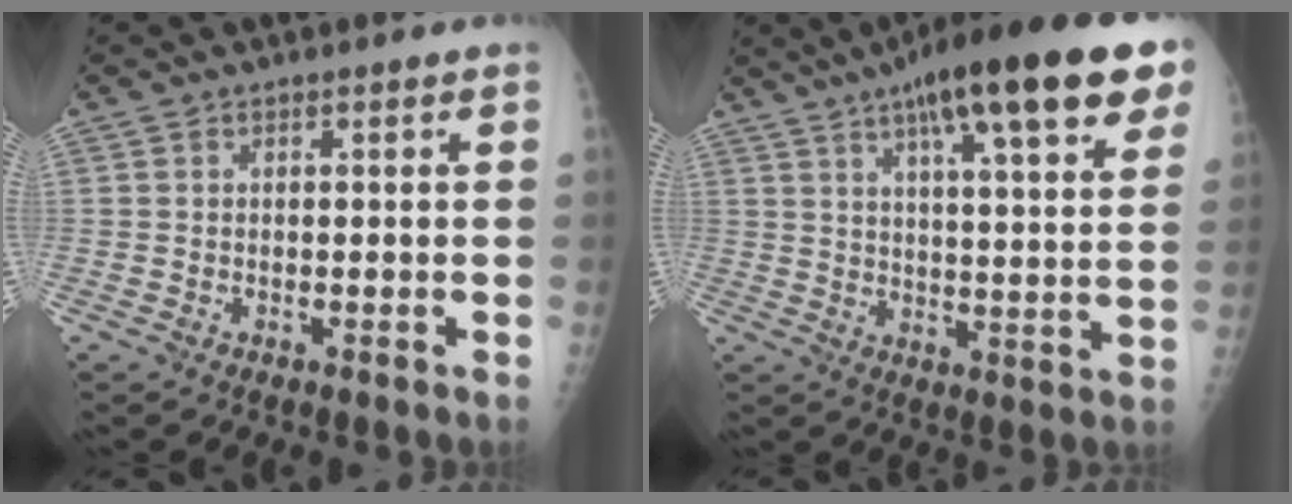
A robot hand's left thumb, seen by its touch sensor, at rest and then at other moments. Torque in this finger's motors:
{"motor_torque": [0.58, 0.80, 1.89, -0.88, 0.17]}